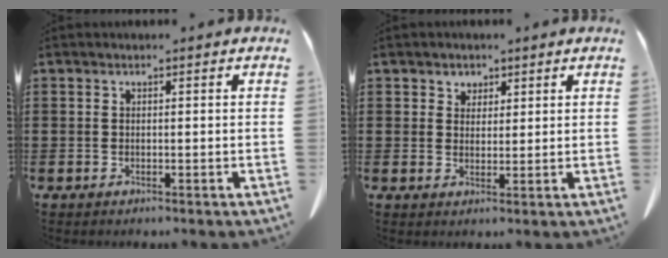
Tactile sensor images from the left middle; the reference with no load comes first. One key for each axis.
{"total": 2.2, "fx": 1.7, "fy": 1.4, "fz": 0.1, "tx": -0.010, "ty": 0.007, "tz": 0.032}